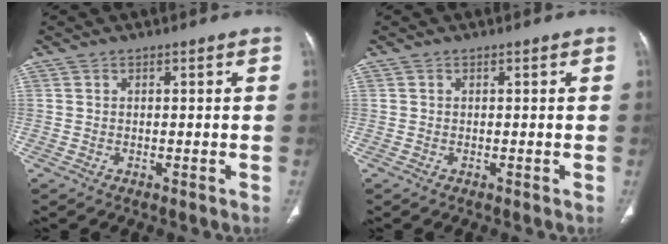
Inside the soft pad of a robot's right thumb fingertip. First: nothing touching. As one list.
[{"total": 0.0}]